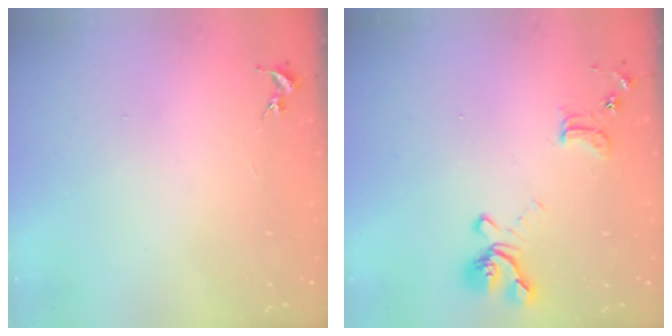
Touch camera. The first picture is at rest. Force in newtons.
{"total": 14.2, "press": 14.1, "slide": 1.6}